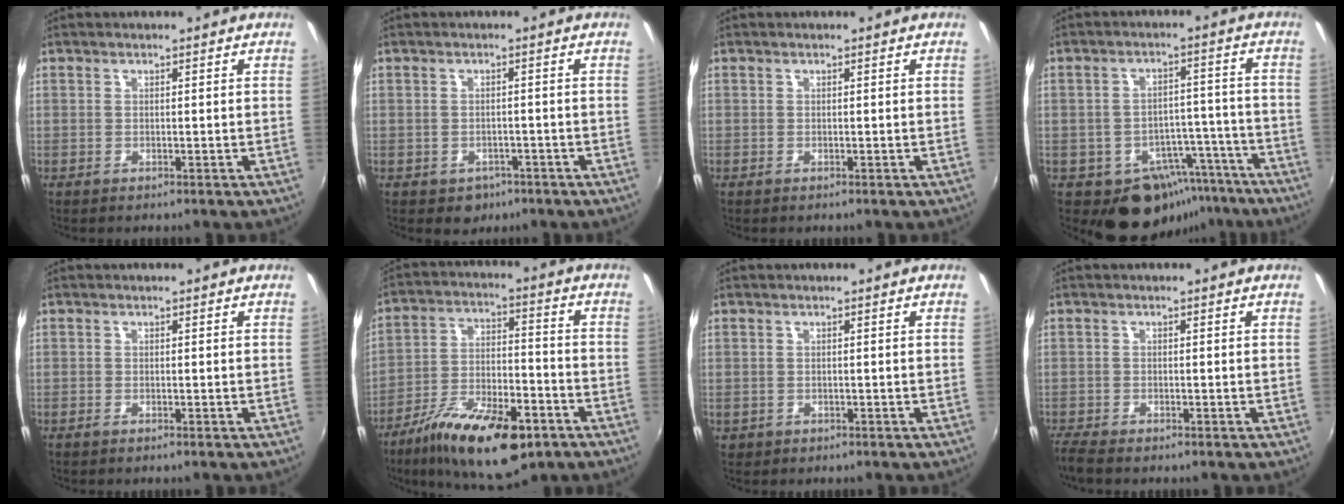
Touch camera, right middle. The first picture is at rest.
{"total": 3.4, "force": [-1.6, 2.9, 0.7], "torque": [-0.024, 0.002, -0.016]}
{"total": 0.0}
{"total": 11.8, "force": [-8.1, 7.9, 3.4], "torque": [-0.048, 0.032, -0.084]}
{"total": 0.6, "force": [-0.5, -0.1, 0.4], "torque": [-0.006, -0.002, -0.012]}
{"total": 18.8, "force": [-11.5, 6.8, 13.2], "torque": [-0.239, -0.030, -0.187]}
{"total": 1.2, "force": [-0.4, 1.1, 0.4], "torque": [-0.009, -0.003, -0.004]}
{"total": 3.1, "force": [-2.7, 0.4, 1.3], "torque": [-0.035, -0.017, -0.054]}